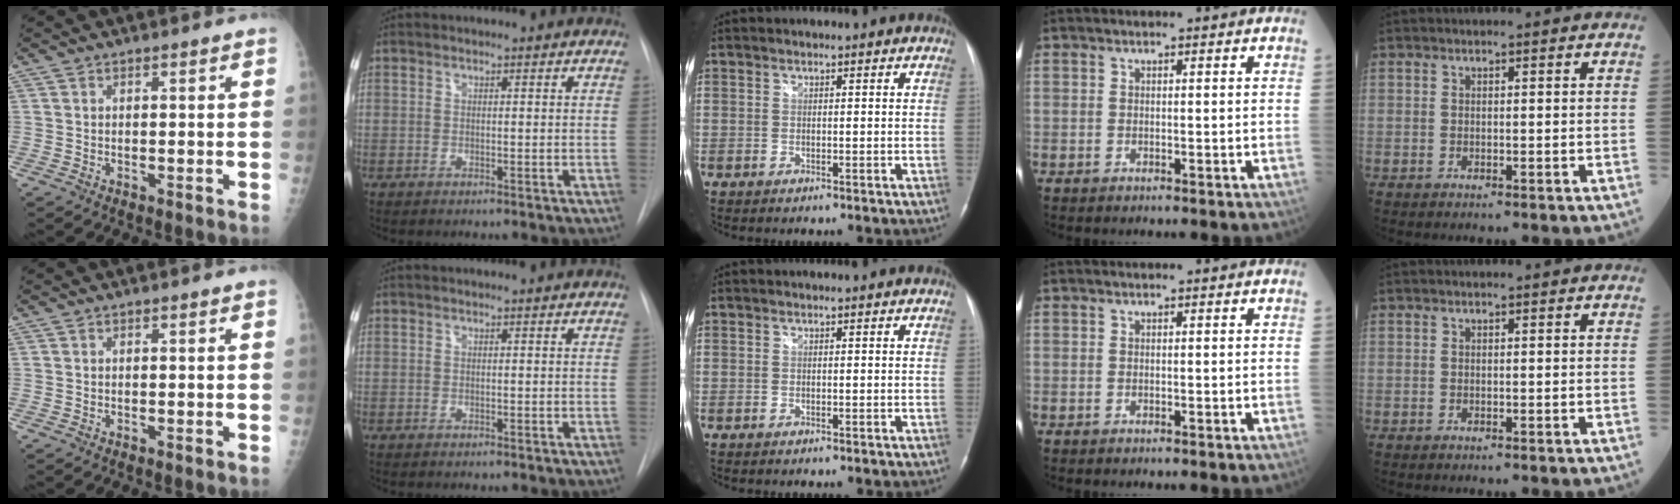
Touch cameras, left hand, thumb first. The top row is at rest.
{}